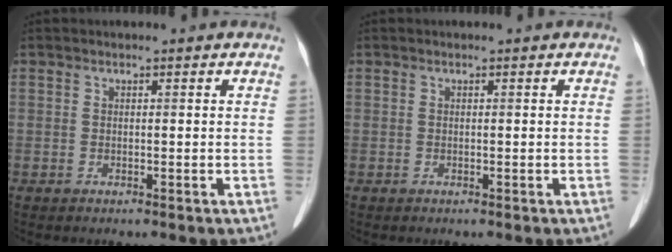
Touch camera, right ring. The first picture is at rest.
{"total": 0.0}